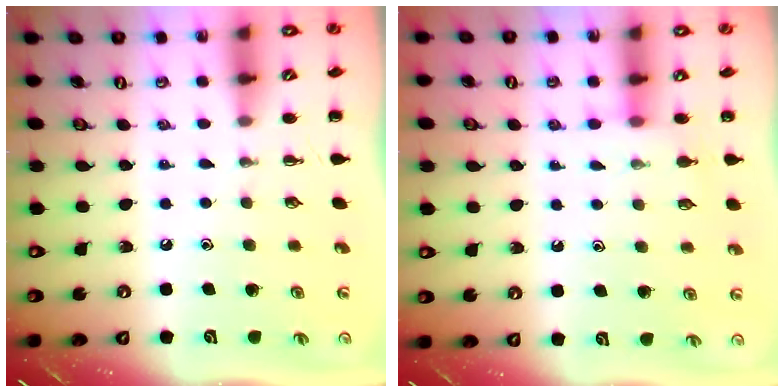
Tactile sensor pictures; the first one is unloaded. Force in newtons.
{"total": 4.8, "press": 4.6, "slide": 1.4}